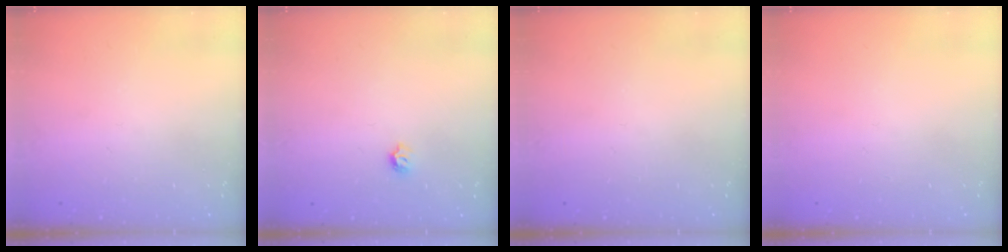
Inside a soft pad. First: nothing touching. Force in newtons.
{"total": 4.7, "press": 4.6, "slide": 0.5}
{"total": 0.0}
{"total": 0.0}